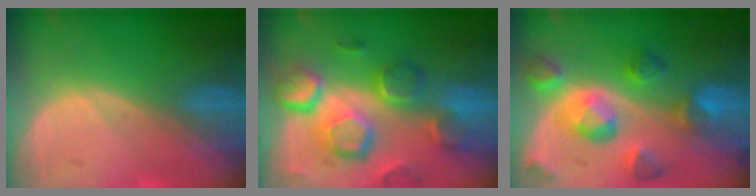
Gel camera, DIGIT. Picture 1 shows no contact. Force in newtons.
{"total": 12.1, "press": 10.5, "slide": 6.0}
{"total": 9.5, "press": 8.7, "slide": 4.0}